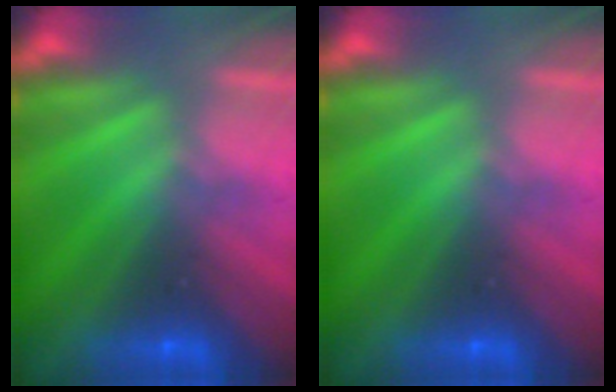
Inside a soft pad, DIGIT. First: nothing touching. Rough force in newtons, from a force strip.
{"total": 0.0}